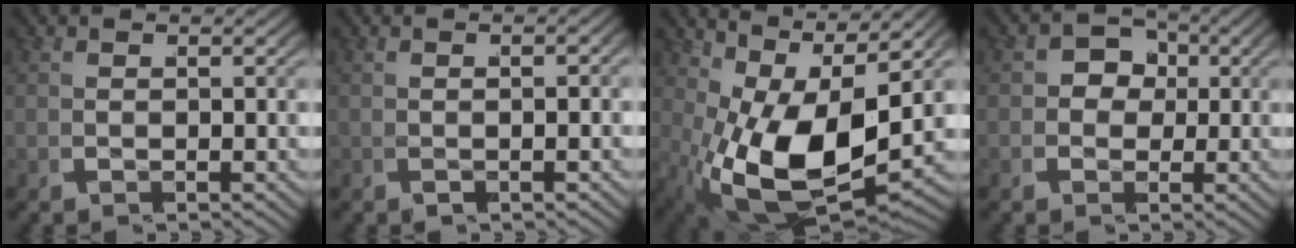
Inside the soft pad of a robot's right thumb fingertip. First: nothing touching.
{"total": 2.6, "force": [-0.2, 1.6, 2.1], "torque": [-0.035, -0.001, -0.007]}
{"total": 12.8, "force": [0.7, 7.9, 10.1], "torque": [-0.216, -0.052, 0.030]}
{"total": 2.5, "force": [-0.7, 2.4, 0.1], "torque": [-0.028, -0.019, -0.010]}